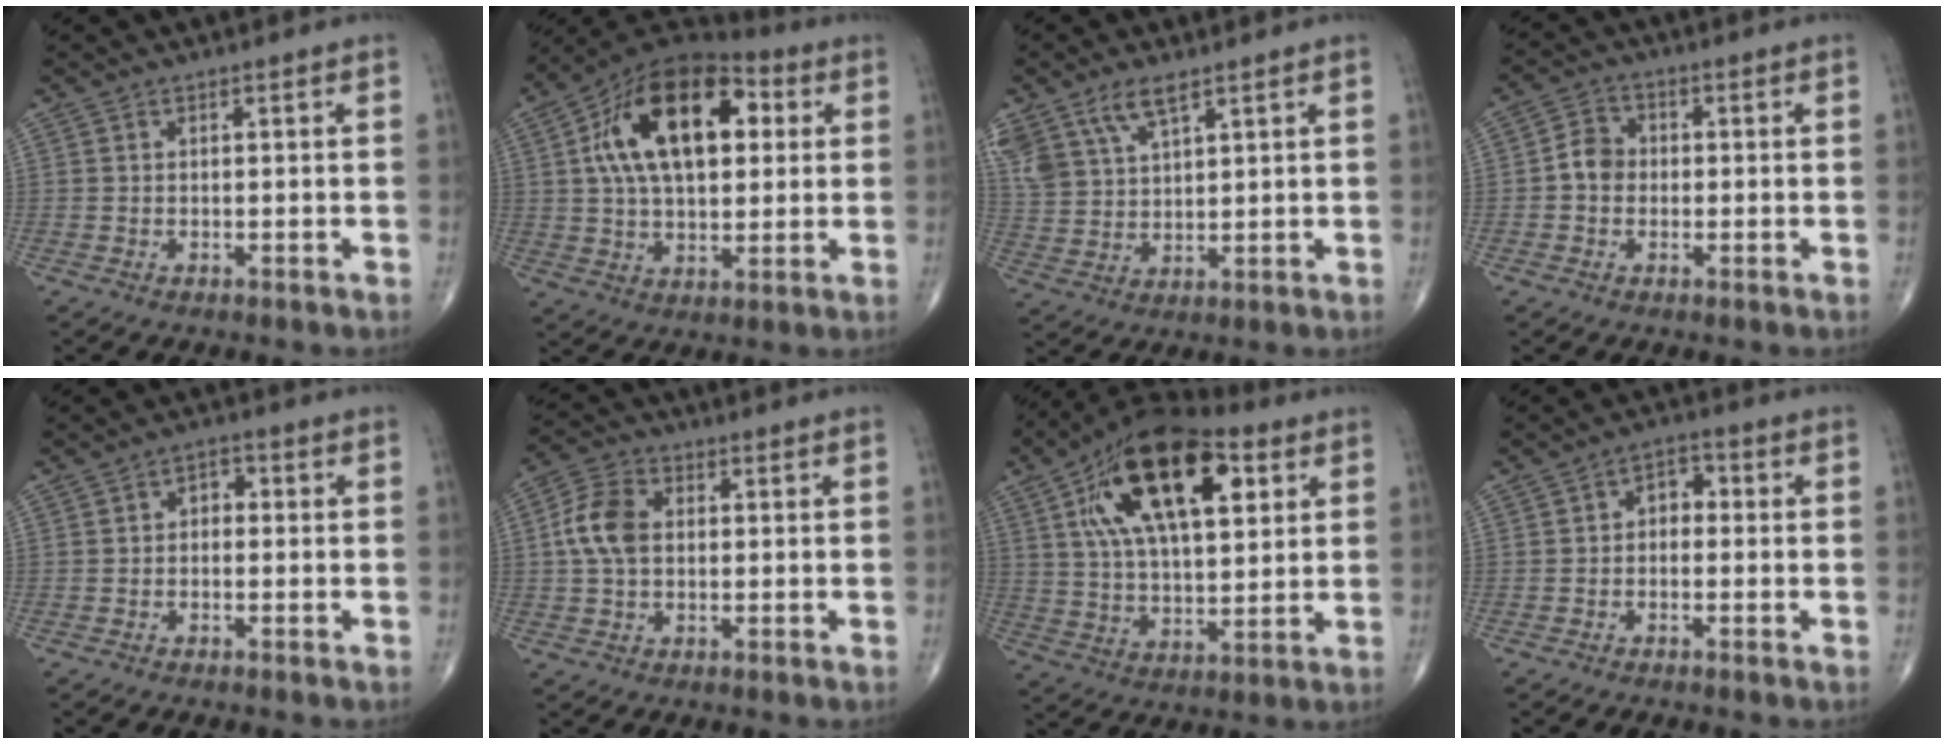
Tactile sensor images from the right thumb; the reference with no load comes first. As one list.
[{"total": 21.7, "force": [5.2, 12.1, 17.2], "torque": [-0.271, 0.016, 0.076]}, {"total": 10.3, "force": [6.5, 4.8, 6.5], "torque": [-0.128, -0.012, 0.136]}, {"total": 4.5, "force": [-0.5, 3.8, 2.3], "torque": [-0.028, 0.016, -0.017]}, {"total": 2.7, "force": [-0.1, 2.0, 1.9], "torque": [-0.011, 0.011, -0.012]}, {"total": 8.0, "force": [0.7, 5.5, 5.8], "torque": [-0.114, 0.018, 0.008]}, {"total": 23.1, "force": [8.7, 11.0, 18.3], "torque": [-0.300, -0.007, 0.143]}, {"total": 4.1, "force": [-0.1, 2.9, 2.8], "torque": [-0.024, 0.018, -0.016]}]